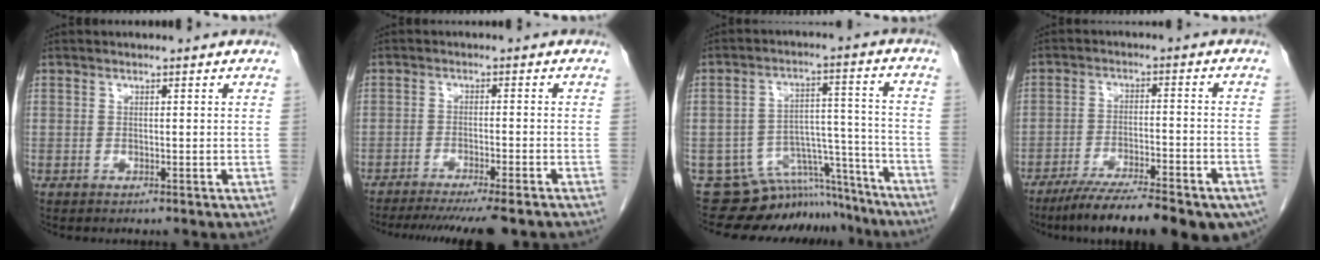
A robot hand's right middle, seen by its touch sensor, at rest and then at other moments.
{"total": 12.8, "force": [-11.1, 0.1, 6.4], "torque": [-0.084, -0.034, -0.157]}
{"total": 11.7, "force": [-10.9, 4.2, 1.2], "torque": [0.001, 0.064, -0.157]}
{"total": 19.3, "force": [-14.6, 3.5, 12.0], "torque": [-0.137, -0.013, -0.210]}